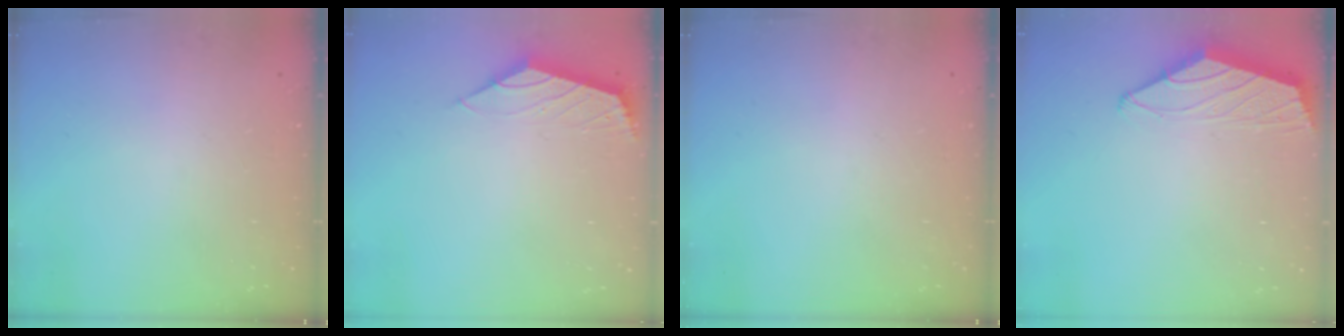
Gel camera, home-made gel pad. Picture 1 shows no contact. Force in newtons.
{"total": 2.1, "press": 2.0, "slide": 0.6}
{"total": 0.0}
{"total": 1.4, "press": 1.3, "slide": 0.5}